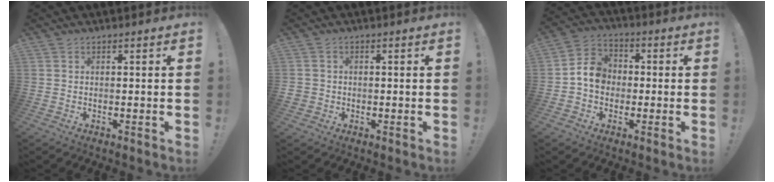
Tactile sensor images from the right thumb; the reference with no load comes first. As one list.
[{"total": 2.1, "force": [-0.3, 2.0, 0.6], "torque": [-0.013, 0.005, -0.003]}, {"total": 8.5, "force": [-1.1, 7.3, 4.2], "torque": [-0.062, 0.021, -0.016]}]